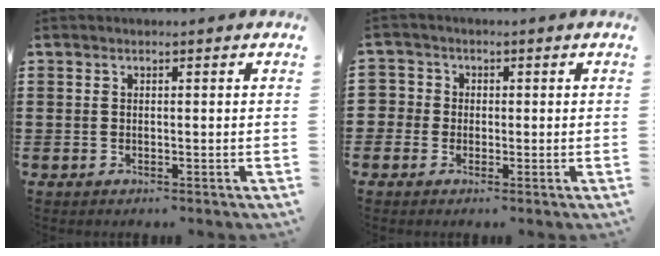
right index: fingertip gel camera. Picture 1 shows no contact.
{"total": 2.3, "force": [-0.4, 2.2, 0.0], "torque": [-0.014, 0.006, -0.012]}